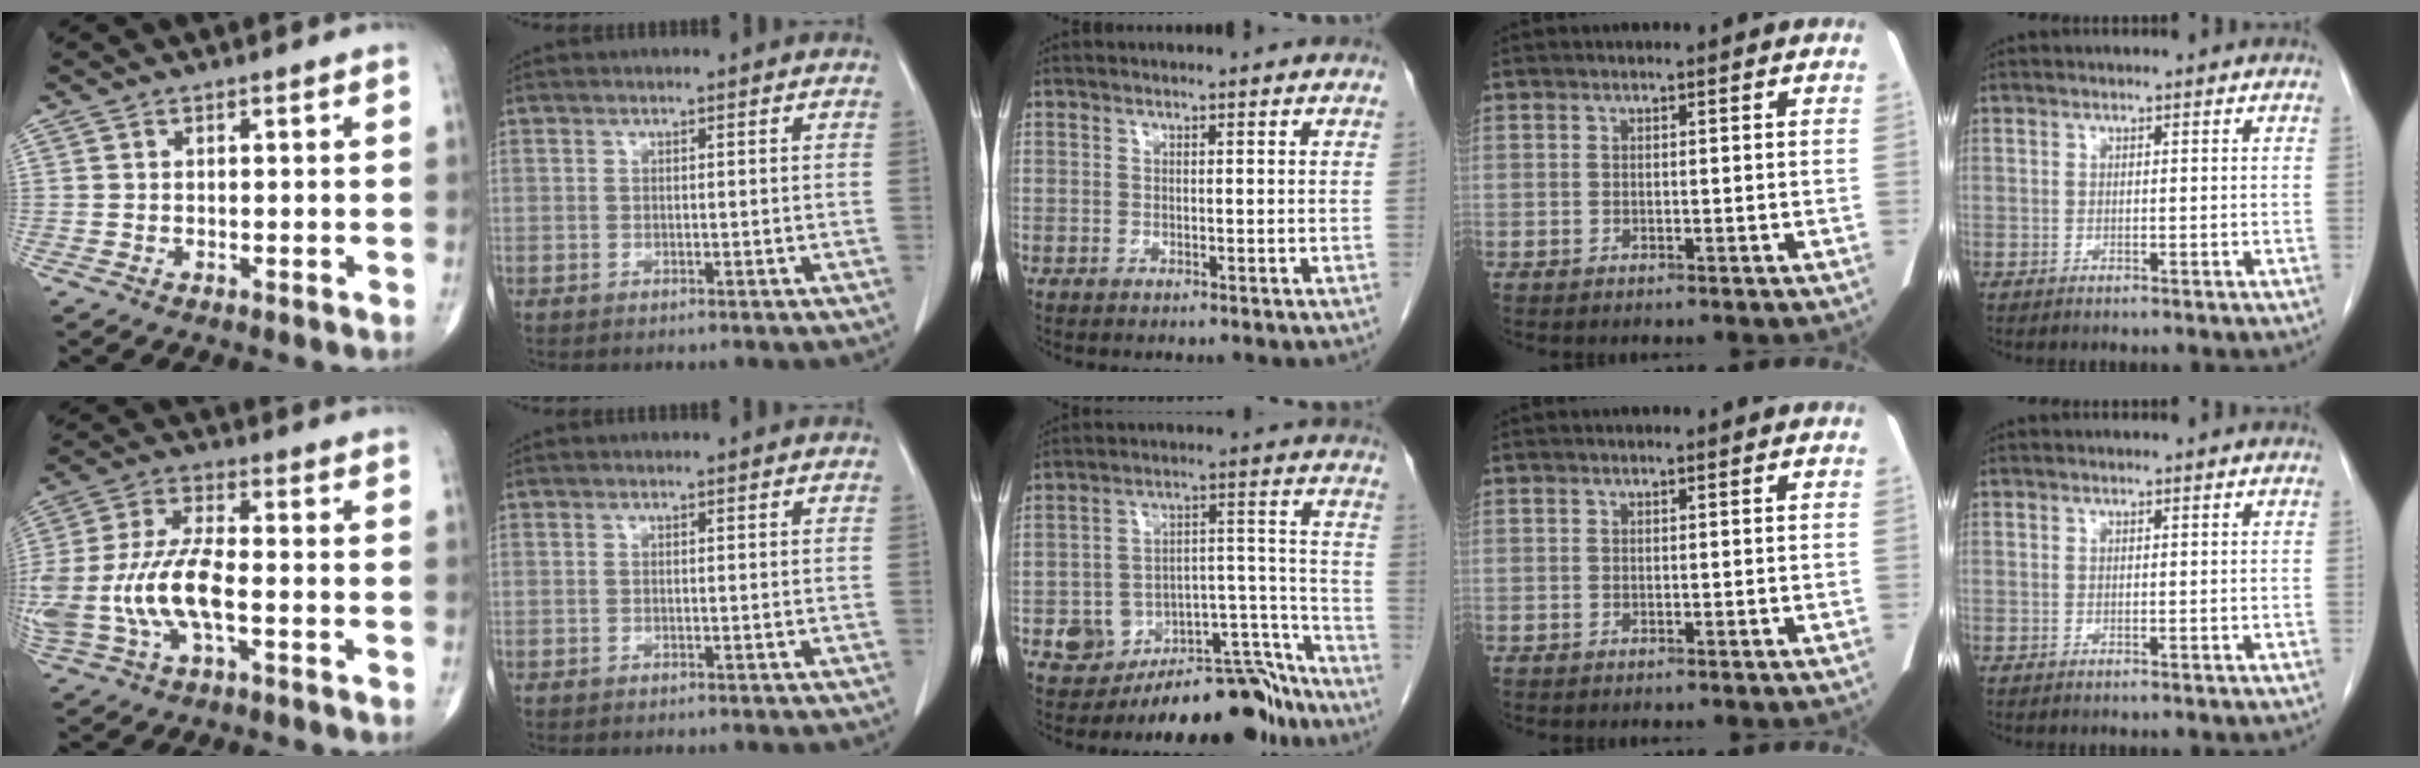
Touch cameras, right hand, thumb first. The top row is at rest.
{"thumb": {"total": 15.5, "force": [-3.1, 6.5, 13.7], "torque": [-0.312, 0.022, -0.056]}, "middle": {"total": 12.7, "force": [-11.0, 4.6, 4.2], "torque": [-0.015, 0.078, -0.167]}}